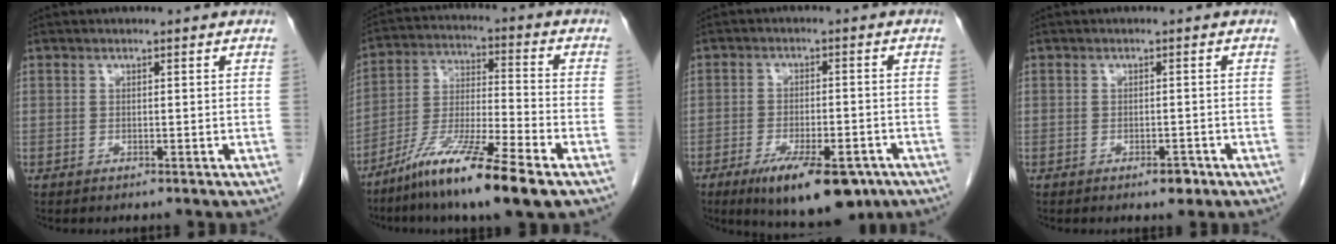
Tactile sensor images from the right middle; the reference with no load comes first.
{"total": 14.4, "force": [-9.3, 0.5, 11.0], "torque": [-0.215, -0.033, -0.170]}
{"total": 12.4, "force": [-8.0, 4.1, 8.6], "torque": [-0.124, -0.009, -0.117]}
{"total": 1.8, "force": [-1.1, 0.8, 1.1], "torque": [-0.014, 0.001, -0.012]}